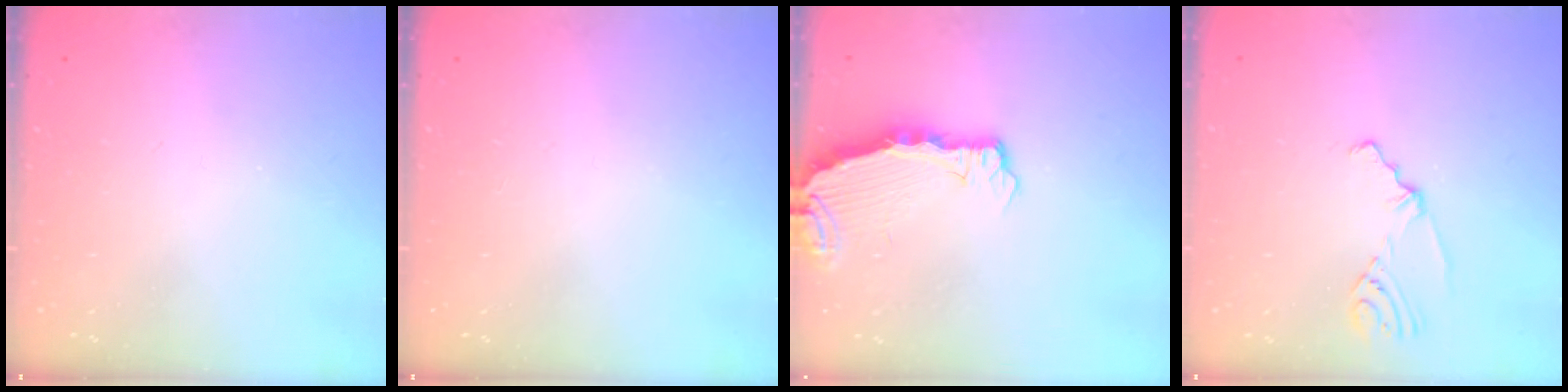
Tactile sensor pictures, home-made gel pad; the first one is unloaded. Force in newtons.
{"total": 0.0}
{"total": 3.9, "press": 3.9, "slide": 0.4}
{"total": 2.3, "press": 1.9, "slide": 1.4}